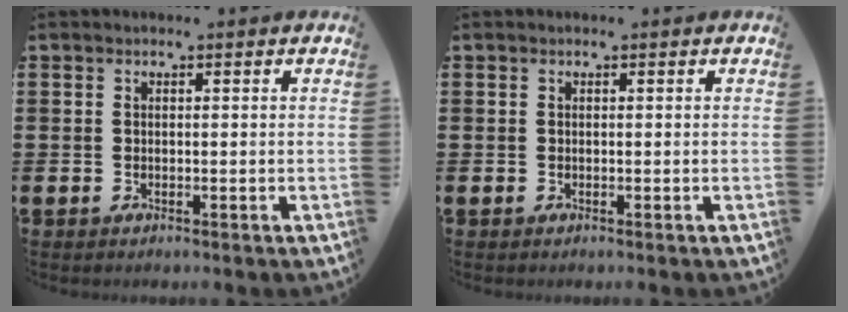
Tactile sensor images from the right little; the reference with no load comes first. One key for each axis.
{"total": 0.0}